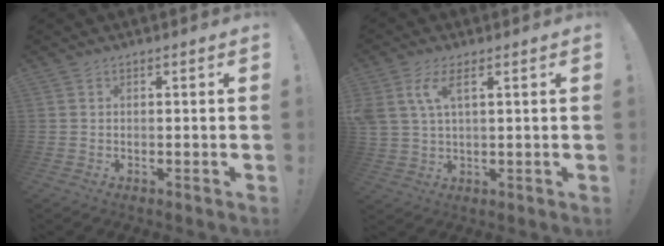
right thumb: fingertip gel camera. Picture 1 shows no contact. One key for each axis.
{"total": 7.0, "fx": 3.0, "fy": 3.0, "fz": 5.6, "tx": -0.121, "ty": -0.007, "tz": 0.055}